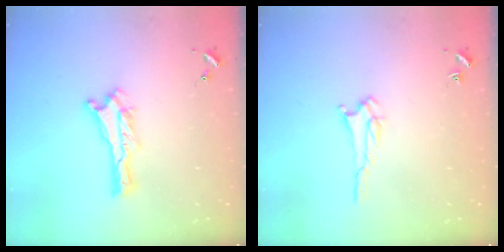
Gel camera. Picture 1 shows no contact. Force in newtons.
{"total": 2.6, "press": 2.6, "slide": 0.4}